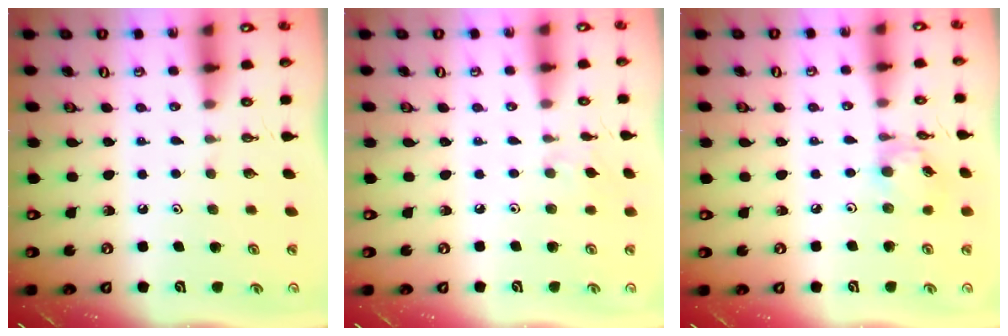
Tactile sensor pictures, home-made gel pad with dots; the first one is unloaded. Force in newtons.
{"total": 2.2, "press": 2.2, "slide": 0.5}
{"total": 7.4, "press": 7.4, "slide": 0.4}